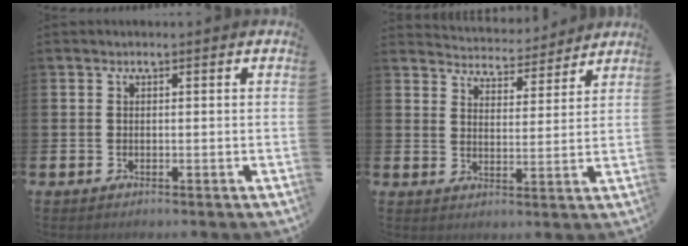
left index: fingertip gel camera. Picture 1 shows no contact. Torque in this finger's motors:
{"motor_torque": [0.67, -0.95, 0.31, 0.03]}